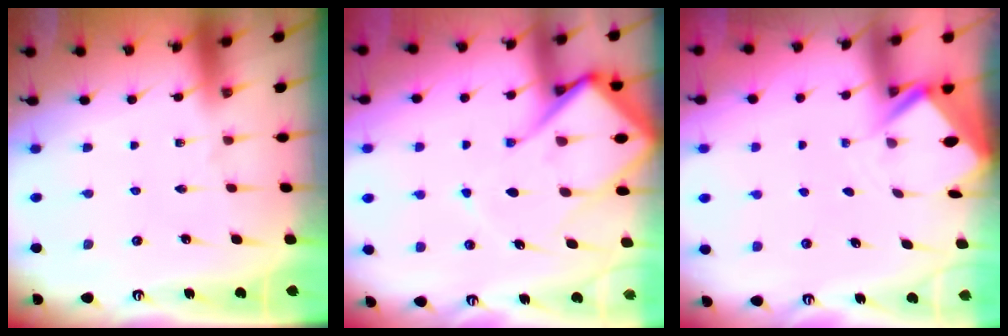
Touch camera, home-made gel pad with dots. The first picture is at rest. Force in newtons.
{"total": 16.7, "press": 16.6, "slide": 1.7}
{"total": 3.1, "press": 3.1, "slide": 0.3}